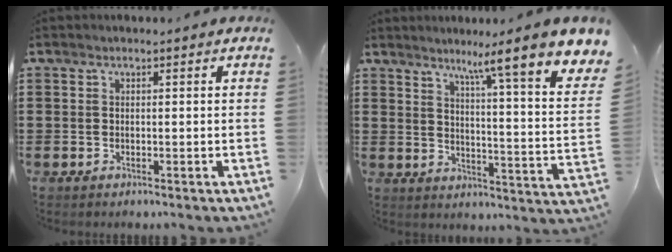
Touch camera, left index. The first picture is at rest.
{"total": 7.2, "force": [5.2, -1.0, 4.8], "torque": [-0.074, -0.064, 0.068]}